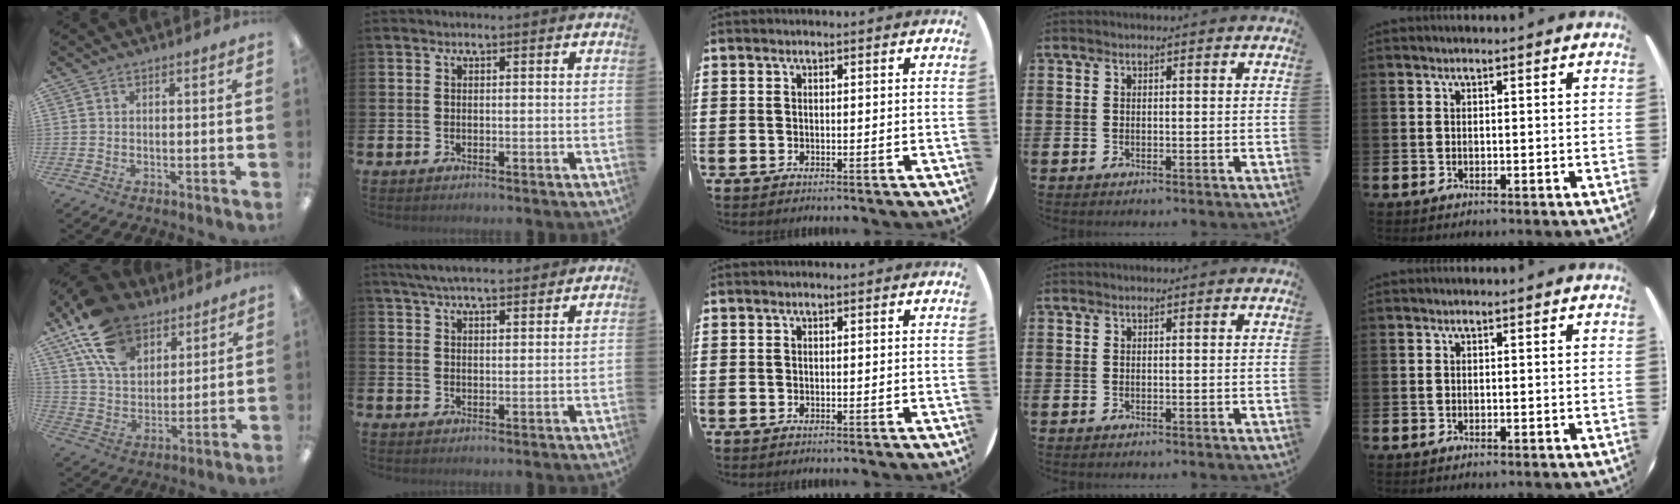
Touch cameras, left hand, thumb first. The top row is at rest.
{"thumb": {"total": 18.0, "force": [10.9, 11.0, 9.0], "torque": [-0.177, -0.038, 0.208]}, "index": {"total": 5.5, "force": [5.1, 0.9, 1.7], "torque": [-0.042, -0.016, 0.093]}}